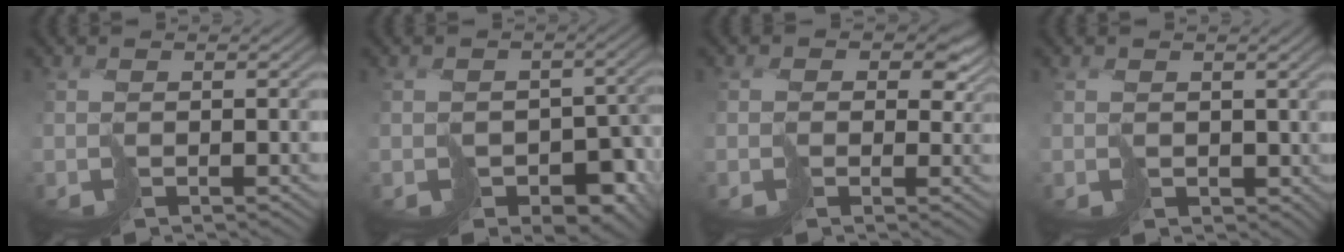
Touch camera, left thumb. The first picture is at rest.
{"total": 7.7, "force": [-3.6, 5.4, 4.2], "torque": [-0.047, -0.014, -0.047]}
{"total": 4.5, "force": [1.5, 3.8, 1.9], "torque": [-0.034, -0.012, 0.025]}
{"total": 2.1, "force": [0.7, 1.9, 0.5], "torque": [-0.015, -0.007, 0.016]}